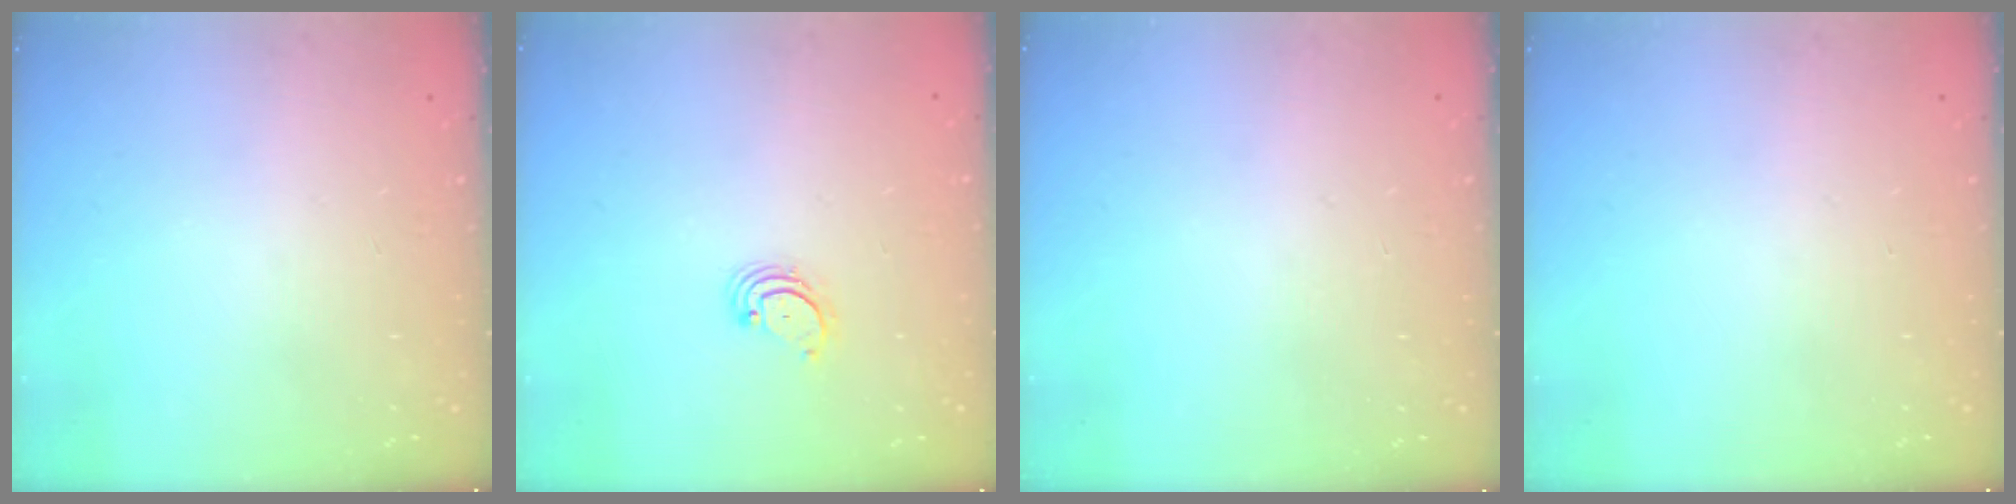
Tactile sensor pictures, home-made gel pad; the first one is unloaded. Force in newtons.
{"total": 2.7, "press": 2.7, "slide": 0.3}
{"total": 0.0}
{"total": 0.0}